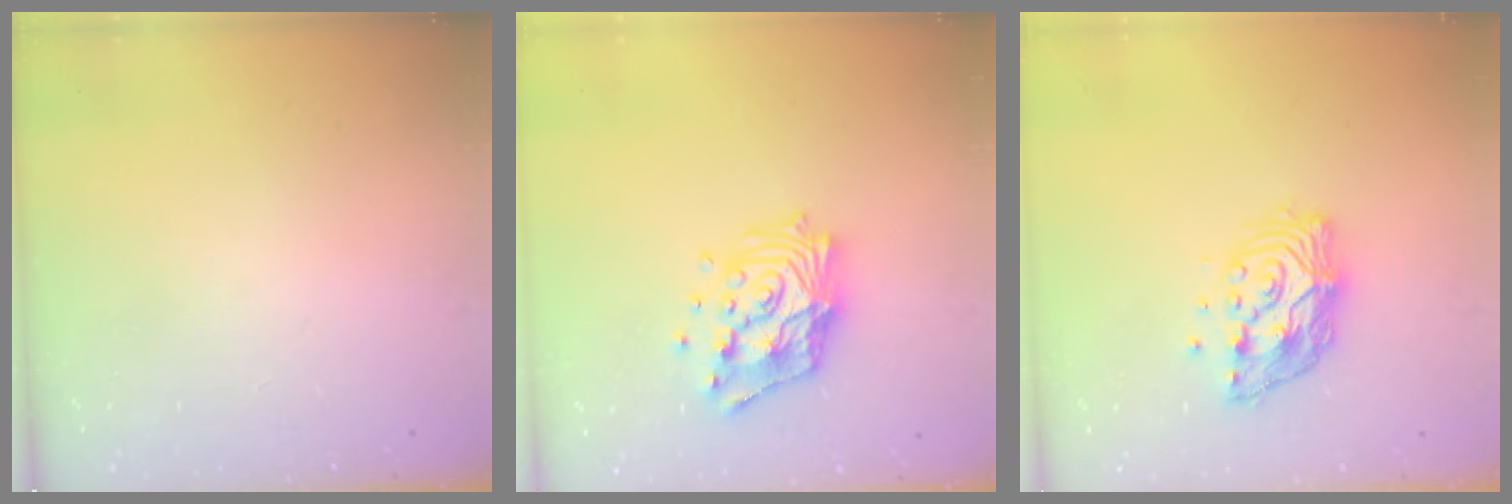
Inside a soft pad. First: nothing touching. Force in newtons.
{"total": 16.3, "press": 16.3, "slide": 1.3}
{"total": 12.1, "press": 12.0, "slide": 0.9}